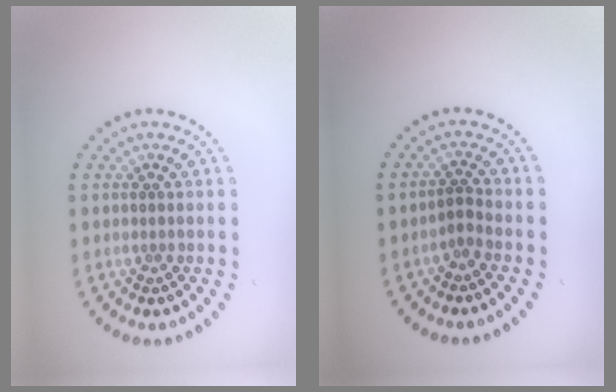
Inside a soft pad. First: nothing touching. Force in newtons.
{"total": 1.3, "press": 0.9, "slide": 0.9}